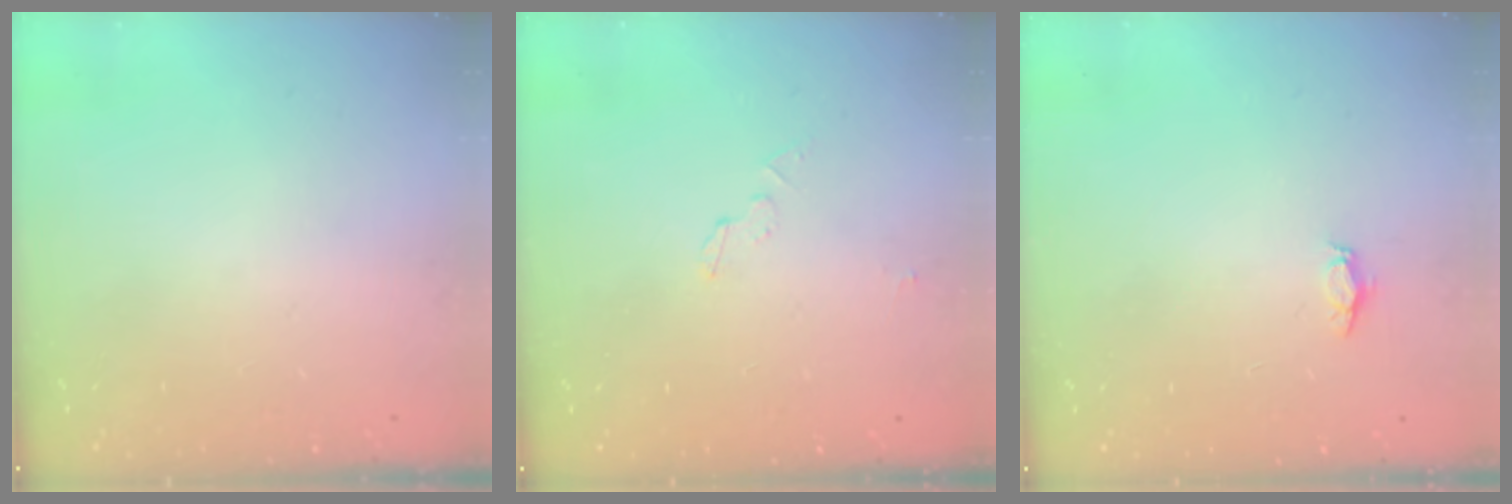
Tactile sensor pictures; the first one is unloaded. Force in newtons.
{"total": 3.2, "press": 3.2, "slide": 0.2}
{"total": 2.8, "press": 2.8, "slide": 0.4}